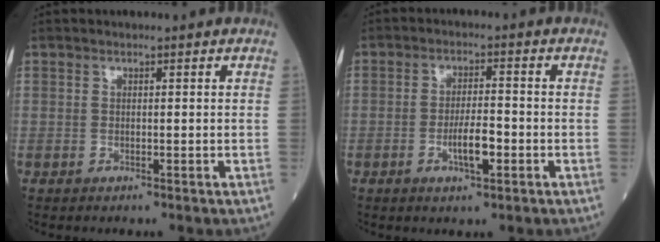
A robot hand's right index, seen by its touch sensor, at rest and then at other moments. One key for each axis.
{"total": 4.8, "fx": -1.8, "fy": 1.0, "fz": 4.3, "tx": -0.077, "ty": 0.000, "tz": -0.032}